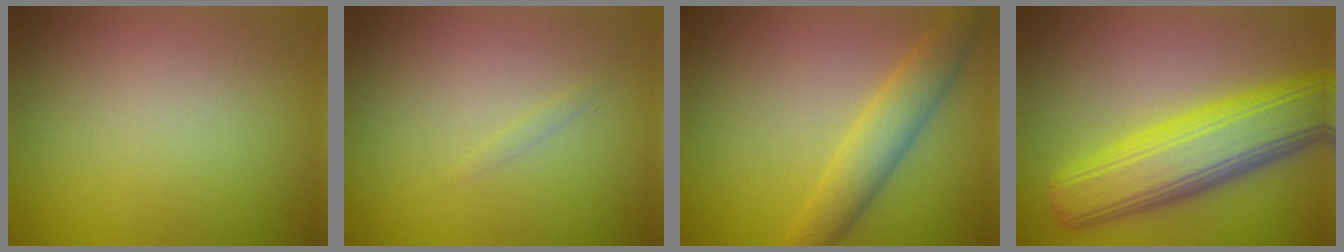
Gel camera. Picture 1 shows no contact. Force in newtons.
{"total": 0.6, "press": 0.6, "slide": 0.0}
{"total": 4.1, "press": 4.1, "slide": 0.1}
{"total": 9.7, "press": 9.7, "slide": 0.4}